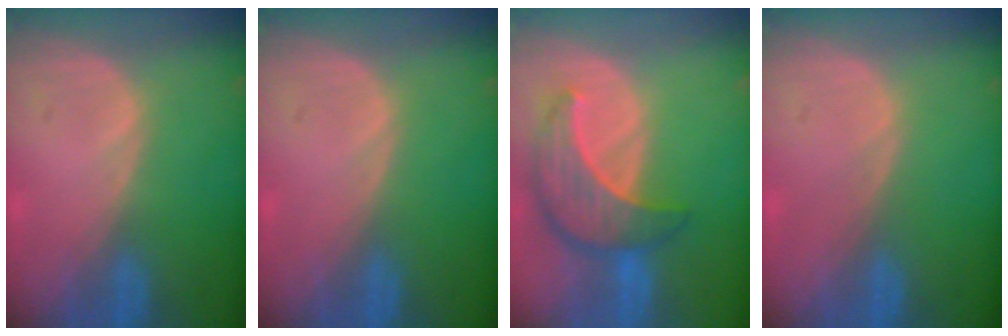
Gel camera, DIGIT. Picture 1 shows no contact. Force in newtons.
{"total": 0.0}
{"total": 8.6, "press": 7.8, "slide": 3.7}
{"total": 0.0}